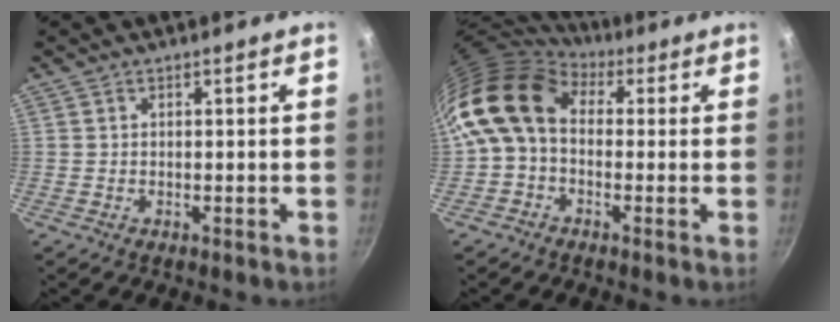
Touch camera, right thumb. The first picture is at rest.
{"total": 11.9, "force": [1.5, 8.8, 7.9], "torque": [-0.134, 0.019, 0.003]}